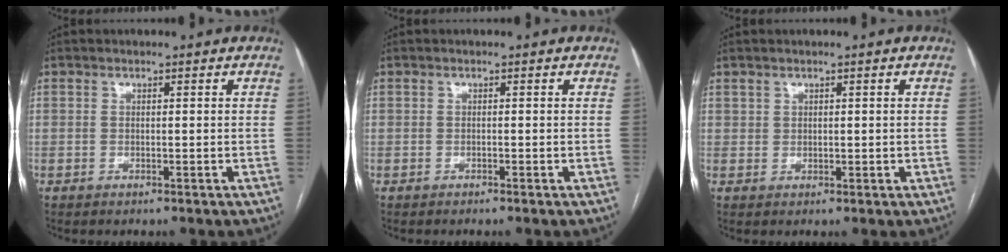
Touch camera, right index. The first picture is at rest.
{"total": 0.0}
{"total": 1.2, "force": [0.7, 0.9, 0.3], "torque": [0.002, -0.001, 0.011]}